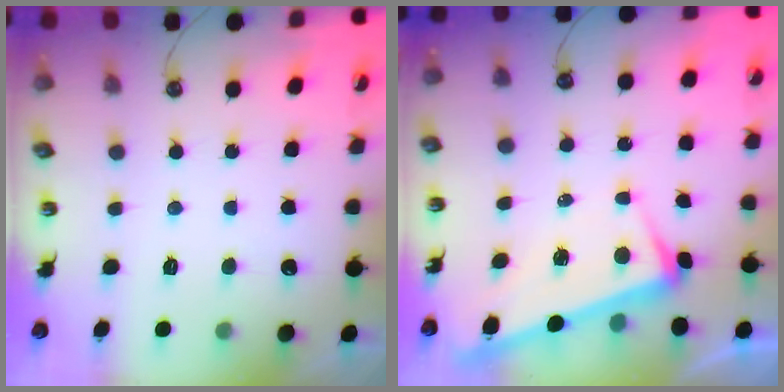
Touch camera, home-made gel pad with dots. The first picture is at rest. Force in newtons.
{"total": 4.2, "press": 4.2, "slide": 0.2}